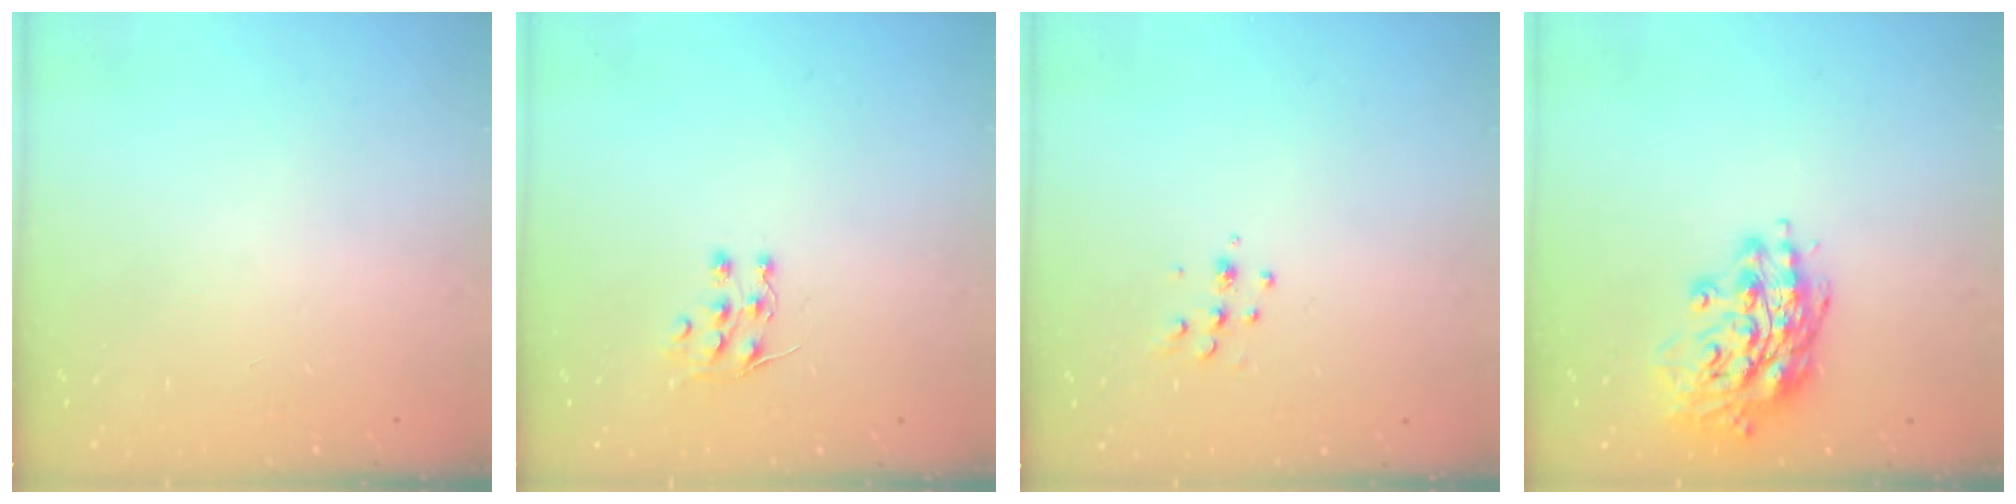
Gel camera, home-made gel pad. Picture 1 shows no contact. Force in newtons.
{"total": 5.9, "press": 5.9, "slide": 0.5}
{"total": 5.4, "press": 5.4, "slide": 0.6}
{"total": 16.0, "press": 15.8, "slide": 2.7}